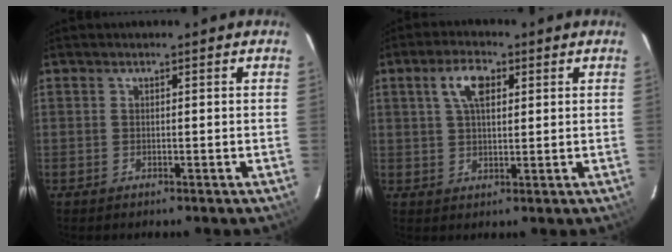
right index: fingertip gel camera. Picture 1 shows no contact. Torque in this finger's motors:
{"motor_torque": [0.47, -0.01, 0.15, 0.08]}